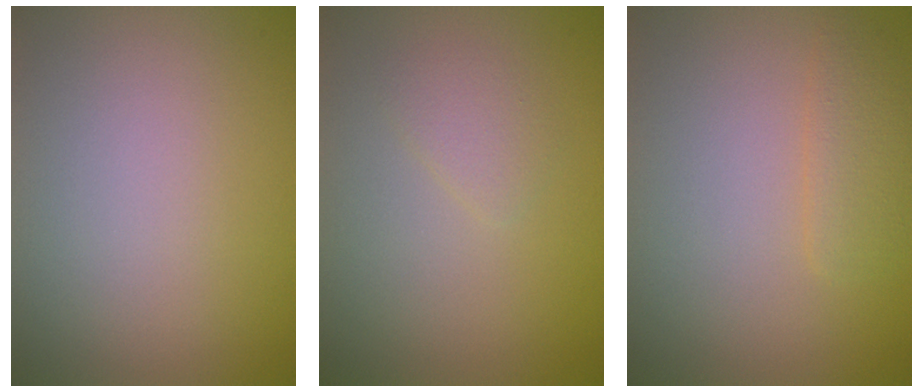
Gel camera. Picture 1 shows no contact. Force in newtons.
{"total": 1.3, "press": 1.3, "slide": 0.1}
{"total": 1.9, "press": 1.9, "slide": 0.2}